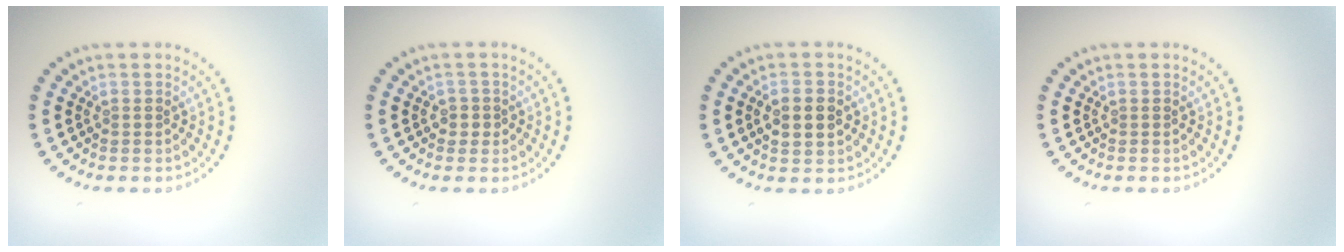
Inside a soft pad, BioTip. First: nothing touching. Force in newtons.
{"total": 1.1, "press": 0.9, "slide": 0.6}
{"total": 3.2, "press": 3.2, "slide": 0.2}
{"total": 0.0}